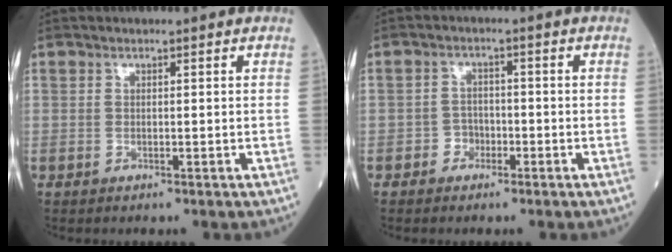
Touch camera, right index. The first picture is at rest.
{"total": 2.4, "force": [-1.3, 2.0, 0.6], "torque": [-0.005, 0.011, -0.025]}